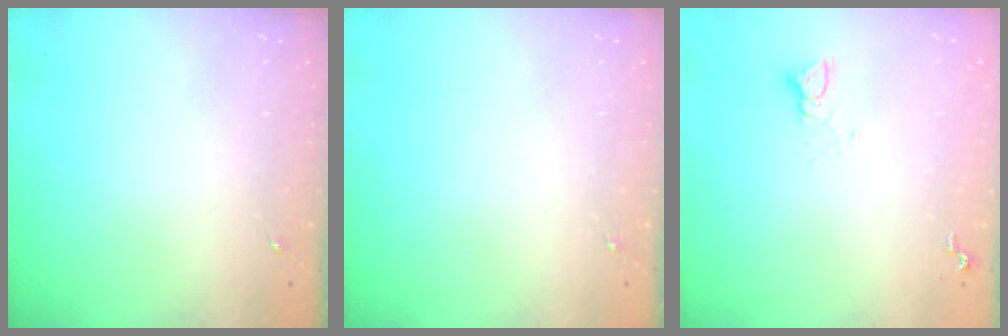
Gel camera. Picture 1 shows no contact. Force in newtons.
{"total": 0.0}
{"total": 2.8, "press": 2.8, "slide": 0.1}